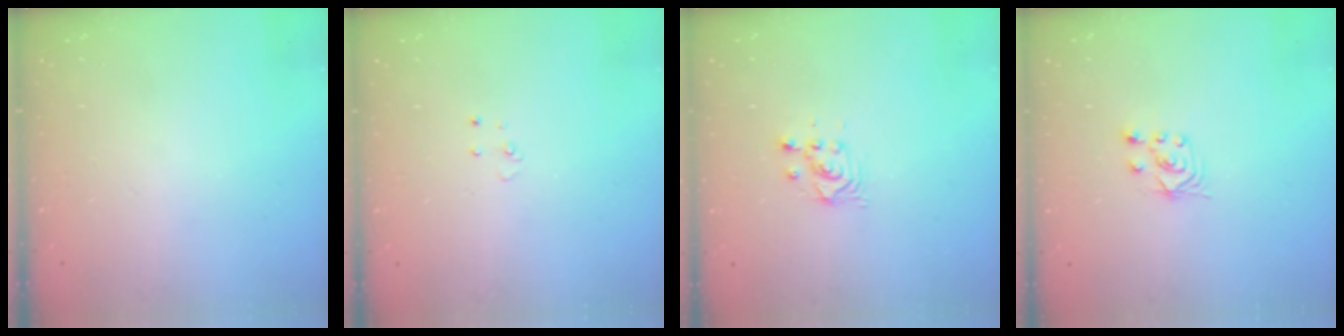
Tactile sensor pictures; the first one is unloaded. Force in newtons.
{"total": 2.7, "press": 2.7, "slide": 0.2}
{"total": 2.8, "press": 2.8, "slide": 0.1}
{"total": 3.0, "press": 2.8, "slide": 0.9}